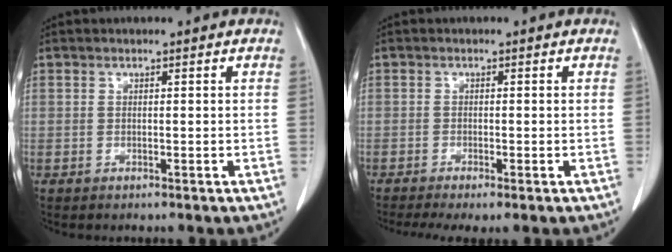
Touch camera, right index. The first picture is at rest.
{"total": 5.2, "force": [-3.9, 0.7, 3.4], "torque": [-0.054, -0.014, -0.062]}